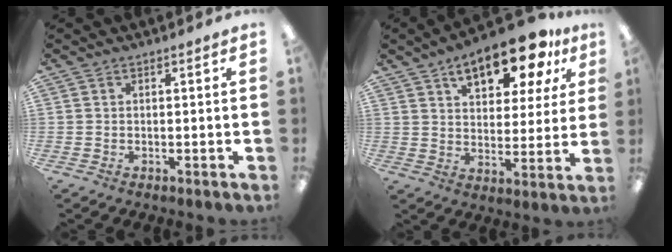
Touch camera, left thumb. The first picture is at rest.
{"total": 15.2, "force": [9.9, 6.7, 9.4], "torque": [-0.135, -0.042, 0.165]}